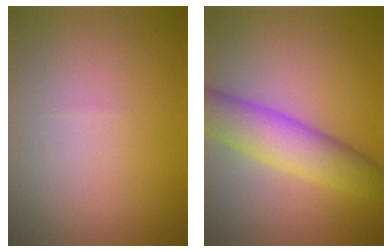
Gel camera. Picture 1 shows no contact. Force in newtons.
{"total": 5.7, "press": 5.7, "slide": 0.1}